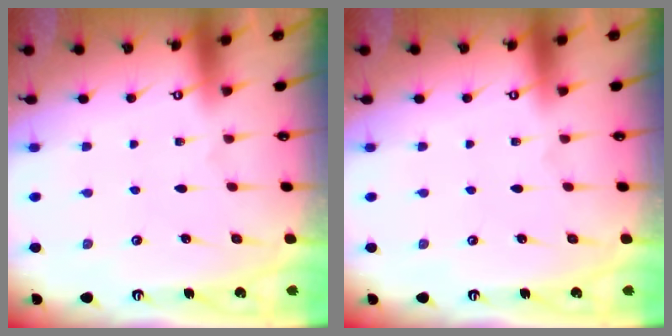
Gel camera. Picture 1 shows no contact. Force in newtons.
{"total": 0.0}